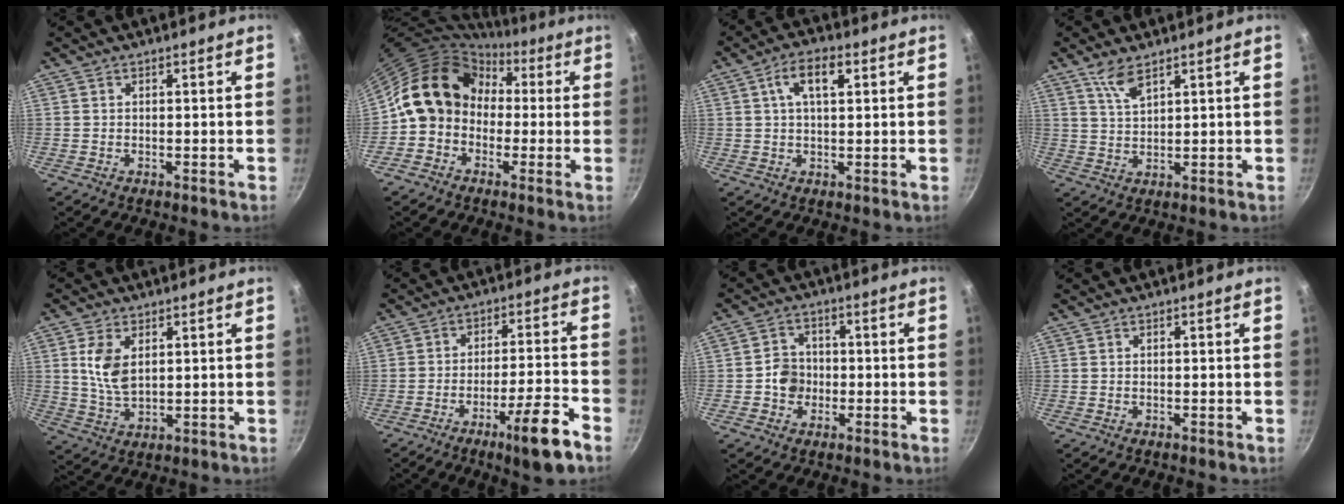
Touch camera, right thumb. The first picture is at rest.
{"total": 13.7, "force": [0.6, 11.5, 7.4], "torque": [-0.085, 0.041, -0.014]}
{"total": 6.9, "force": [2.3, 3.2, 5.6], "torque": [-0.089, 0.009, 0.037]}
{"total": 4.5, "force": [3.0, 1.5, 3.0], "torque": [-0.059, -0.020, 0.065]}
{"total": 7.4, "force": [2.2, 4.2, 5.7], "torque": [-0.108, -0.014, 0.047]}
{"total": 10.9, "force": [-6.4, 1.1, 8.7], "torque": [-0.135, 0.039, -0.094]}
{"total": 5.0, "force": [-1.1, 4.4, 1.9], "torque": [-0.003, 0.016, -0.025]}
{"total": 0.0}